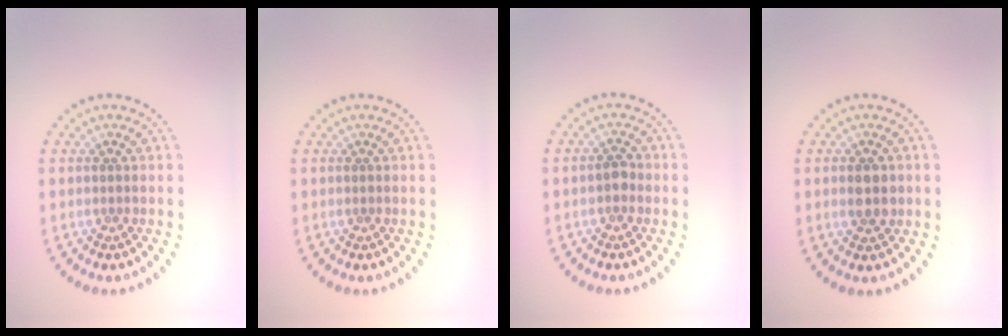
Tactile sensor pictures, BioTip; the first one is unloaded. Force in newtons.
{"total": 0.0}
{"total": 1.2, "press": 1.2, "slide": 0.3}
{"total": 2.3, "press": 2.3, "slide": 0.1}